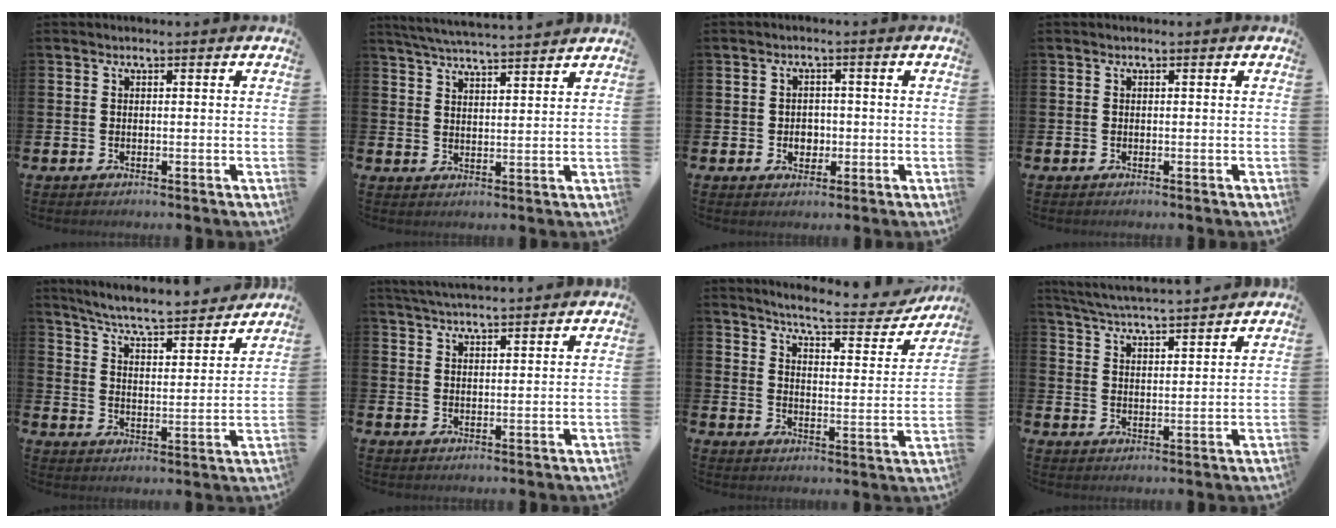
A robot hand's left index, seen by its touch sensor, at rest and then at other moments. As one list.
[{"total": 5.1, "force": [5.1, -0.1, 0.9], "torque": [-0.040, -0.023, 0.092]}, {"total": 2.5, "force": [-0.4, 2.0, 1.3], "torque": [-0.009, -0.003, -0.014]}, {"total": 0.0}, {"total": 6.8, "force": [6.5, 0.2, 1.9], "torque": [-0.066, -0.050, 0.110]}, {"total": 3.7, "force": [3.7, -0.2, 0.4], "torque": [-0.017, -0.012, 0.069]}, {"total": 6.4, "force": [6.1, 0.5, 1.9], "torque": [-0.050, -0.046, 0.099]}, {"total": 5.3, "force": [5.2, -0.2, 0.8], "torque": [-0.040, -0.033, 0.092]}]